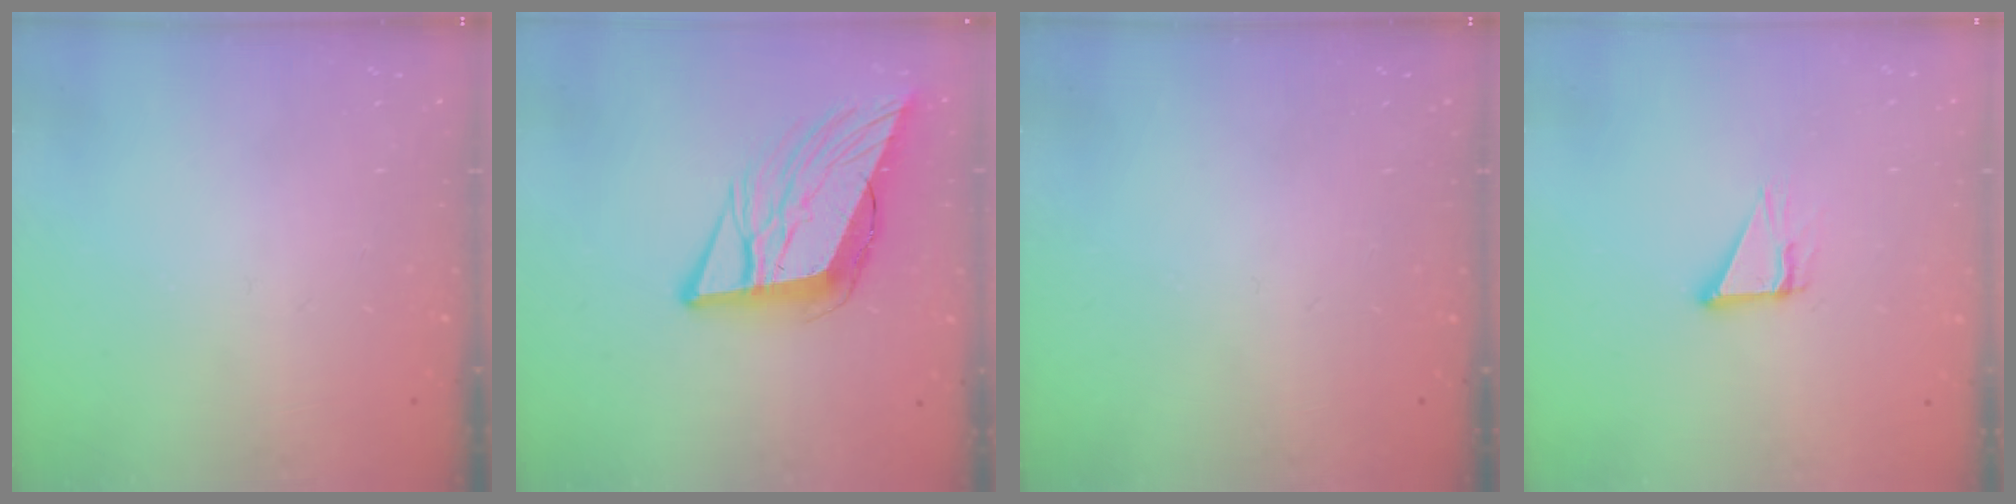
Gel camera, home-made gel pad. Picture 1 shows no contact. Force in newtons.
{"total": 13.0, "press": 12.4, "slide": 4.0}
{"total": 0.0}
{"total": 4.6, "press": 4.6, "slide": 0.2}